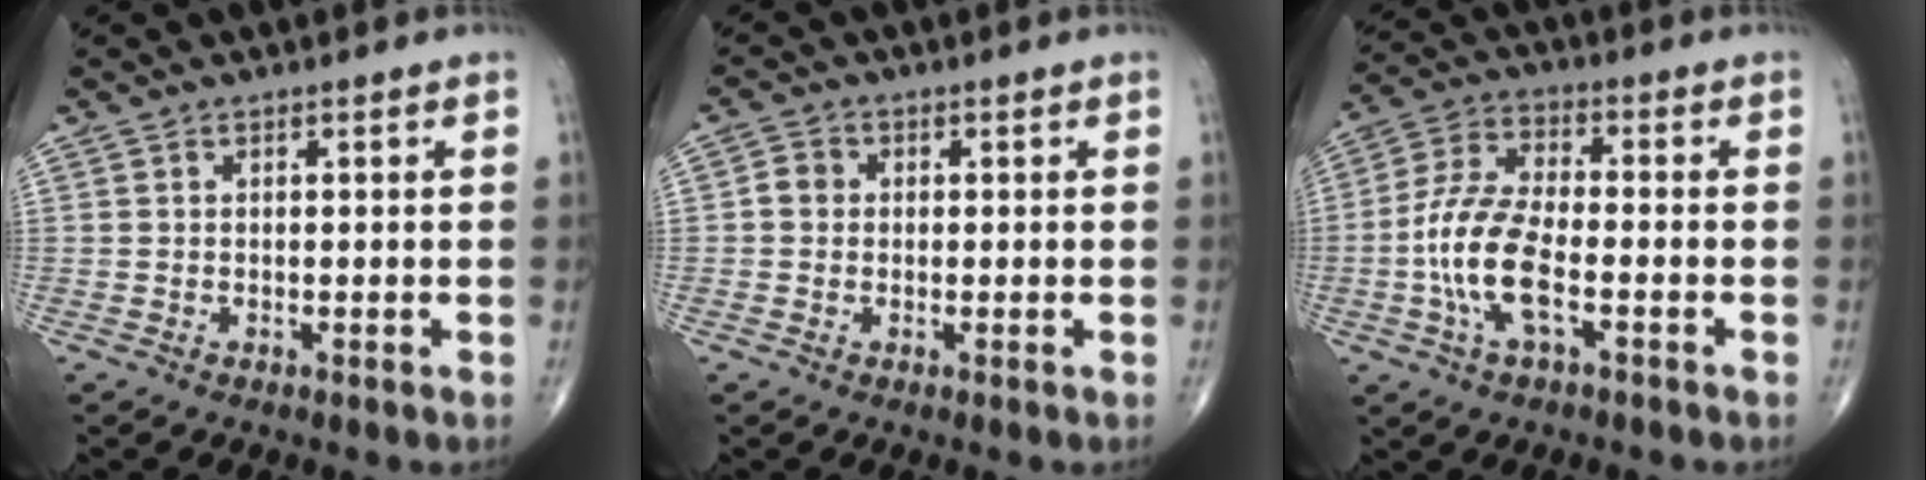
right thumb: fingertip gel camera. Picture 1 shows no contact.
{"total": 2.6, "force": [0.0, 2.3, 1.1], "torque": [-0.010, 0.006, -0.007]}
{"total": 11.6, "force": [-3.3, 4.9, 10.0], "torque": [-0.210, 0.028, -0.068]}